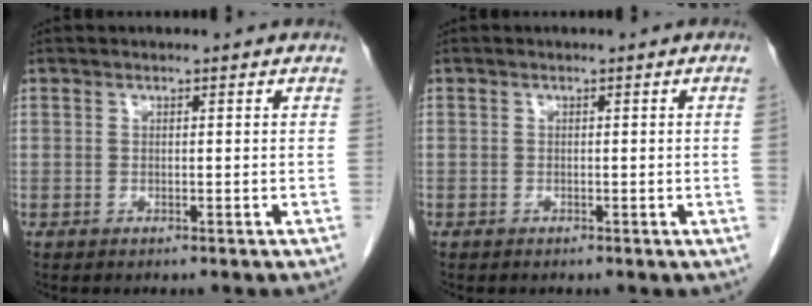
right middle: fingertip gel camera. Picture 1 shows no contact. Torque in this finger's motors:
{"motor_torque": [0.42, -0.42, -0.35, -0.21]}